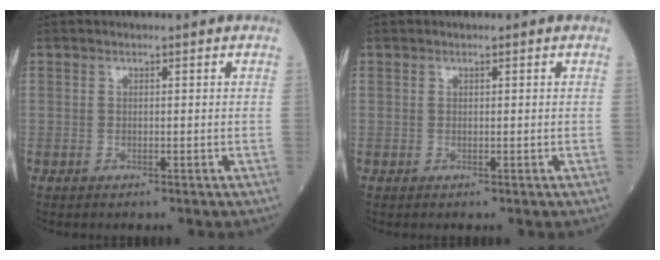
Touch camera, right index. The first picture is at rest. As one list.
[{"total": 0.0}]